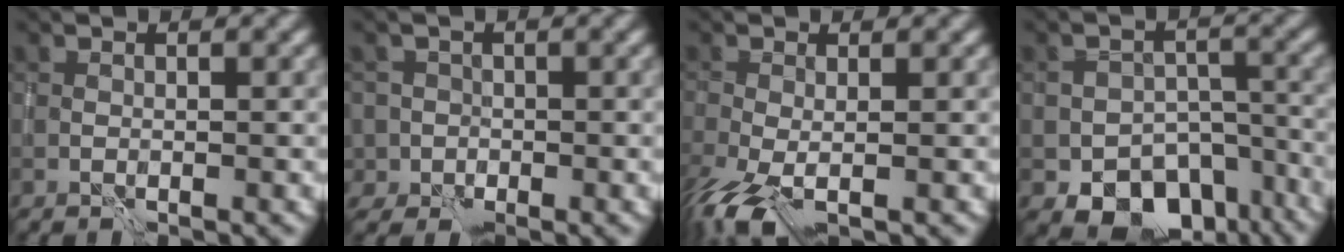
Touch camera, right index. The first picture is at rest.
{"total": 3.3, "force": [-1.5, 3.0, 0.1], "torque": [0.033, 0.000, -0.036]}
{"total": 3.6, "force": [-1.8, 1.4, 2.8], "torque": [-0.065, -0.014, -0.041]}
{"total": 10.1, "force": [-6.8, 6.4, 3.9], "torque": [-0.030, -0.011, -0.084]}